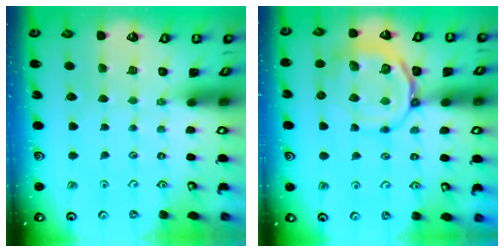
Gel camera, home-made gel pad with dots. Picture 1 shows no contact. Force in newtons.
{"total": 12.6, "press": 12.5, "slide": 1.5}